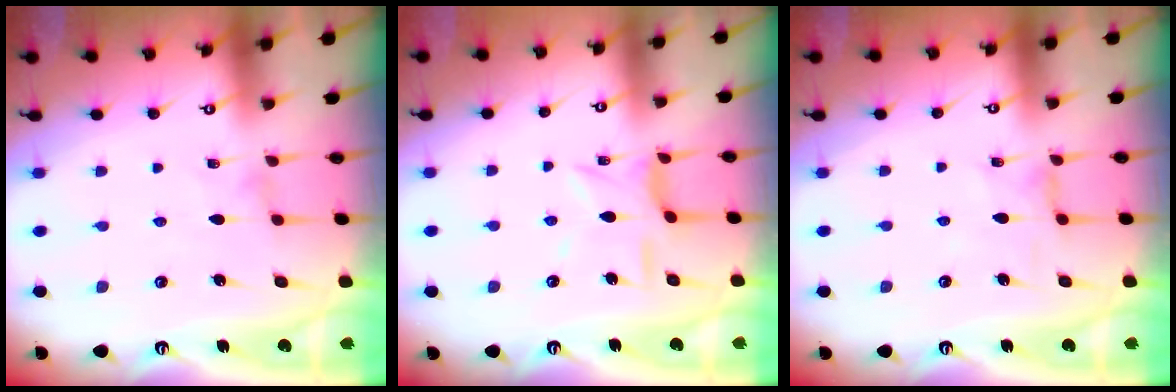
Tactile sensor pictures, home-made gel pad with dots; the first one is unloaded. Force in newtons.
{"total": 6.2, "press": 6.2, "slide": 0.5}
{"total": 2.3, "press": 2.3, "slide": 0.4}